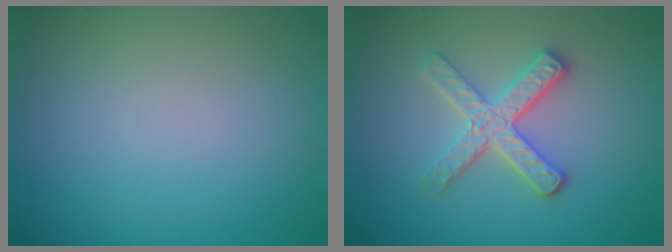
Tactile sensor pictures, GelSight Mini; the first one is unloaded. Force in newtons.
{"total": 3.6, "press": 3.1, "slide": 1.8}